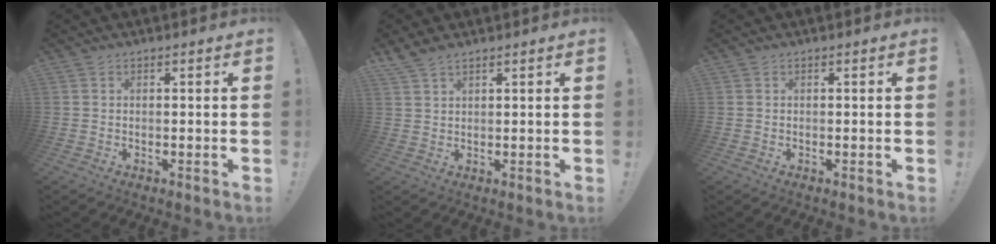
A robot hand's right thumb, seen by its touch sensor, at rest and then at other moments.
{"total": 3.6, "force": [3.1, 1.0, 1.6], "torque": [-0.033, -0.015, 0.060]}
{"total": 0.0}